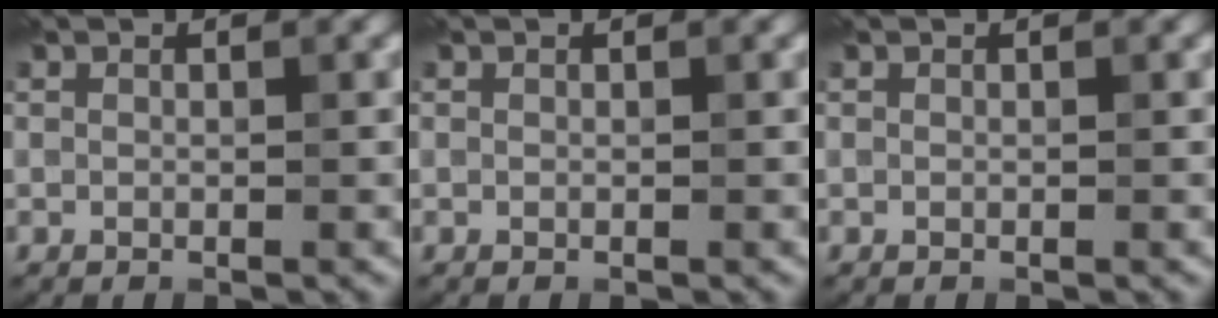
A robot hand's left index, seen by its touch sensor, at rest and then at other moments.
{"total": 0.0}
{"total": 0.0}